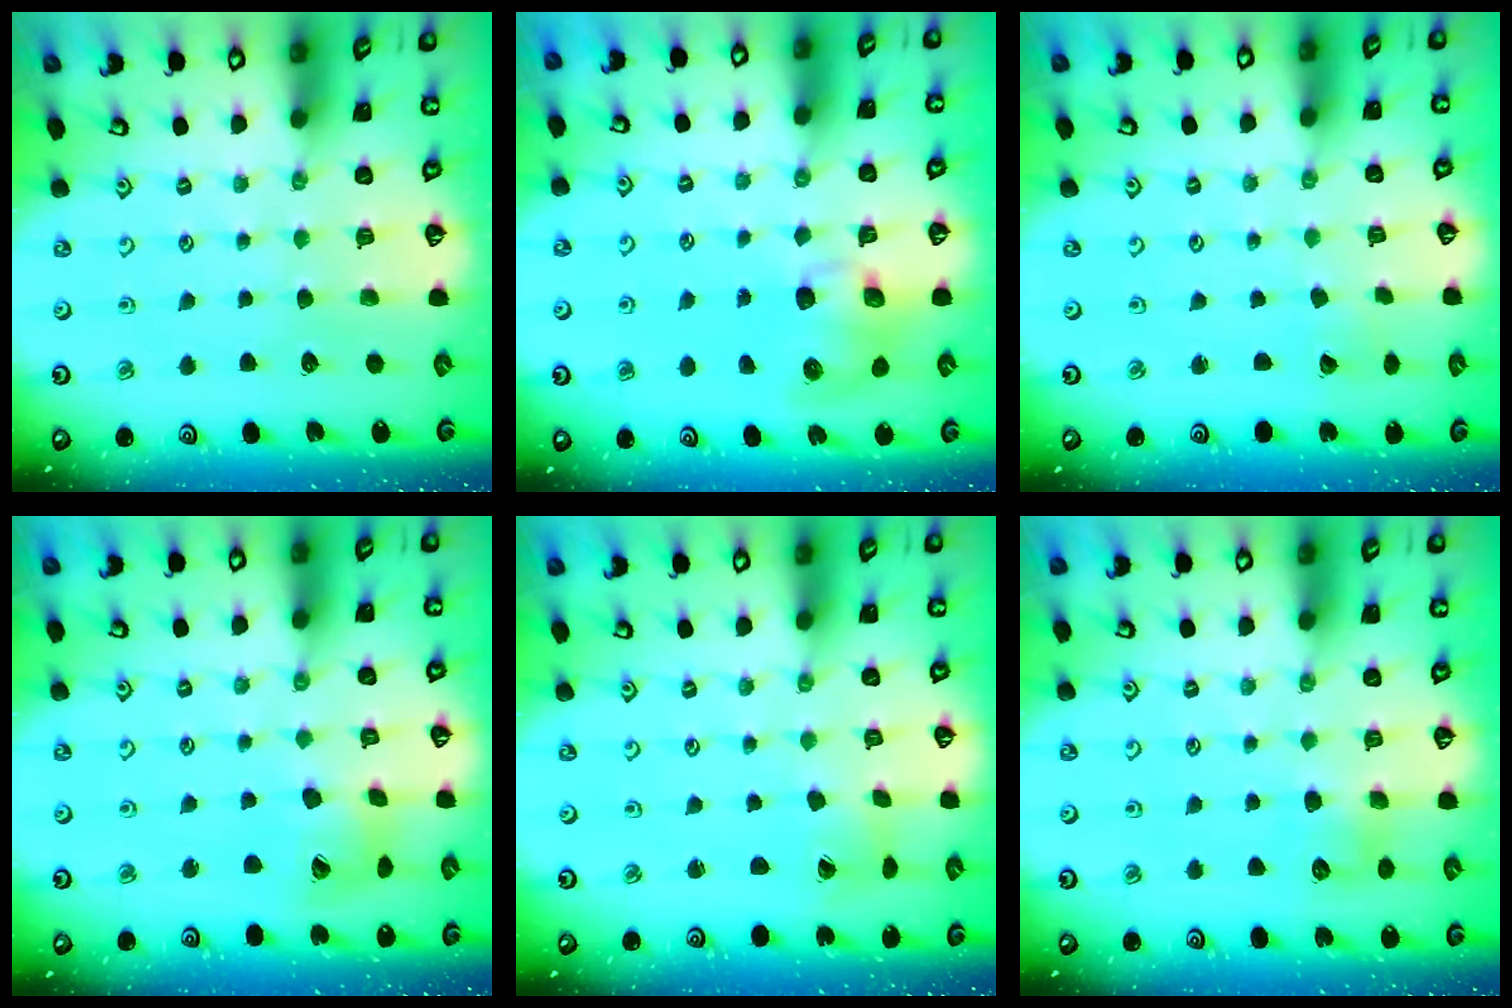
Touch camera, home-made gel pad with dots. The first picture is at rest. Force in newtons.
{"total": 8.7, "press": 8.6, "slide": 1.2}
{"total": 0.5, "press": 0.5, "slide": 0.0}
{"total": 12.4, "press": 12.4, "slide": 1.5}
{"total": 1.6, "press": 1.6, "slide": 0.3}
{"total": 5.7, "press": 5.7, "slide": 0.5}